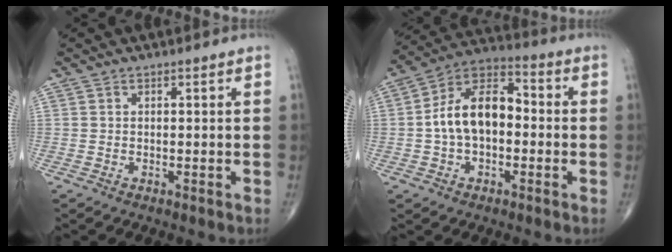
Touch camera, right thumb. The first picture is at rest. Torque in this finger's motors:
{"motor_torque": [0.19, 0.19, 0.61, -0.19, 0.29]}